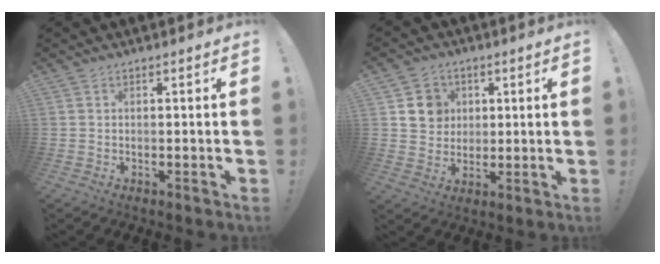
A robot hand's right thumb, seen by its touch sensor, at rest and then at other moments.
{"total": 8.7, "force": [3.1, 8.0, 1.6], "torque": [-0.011, -0.017, 0.065]}